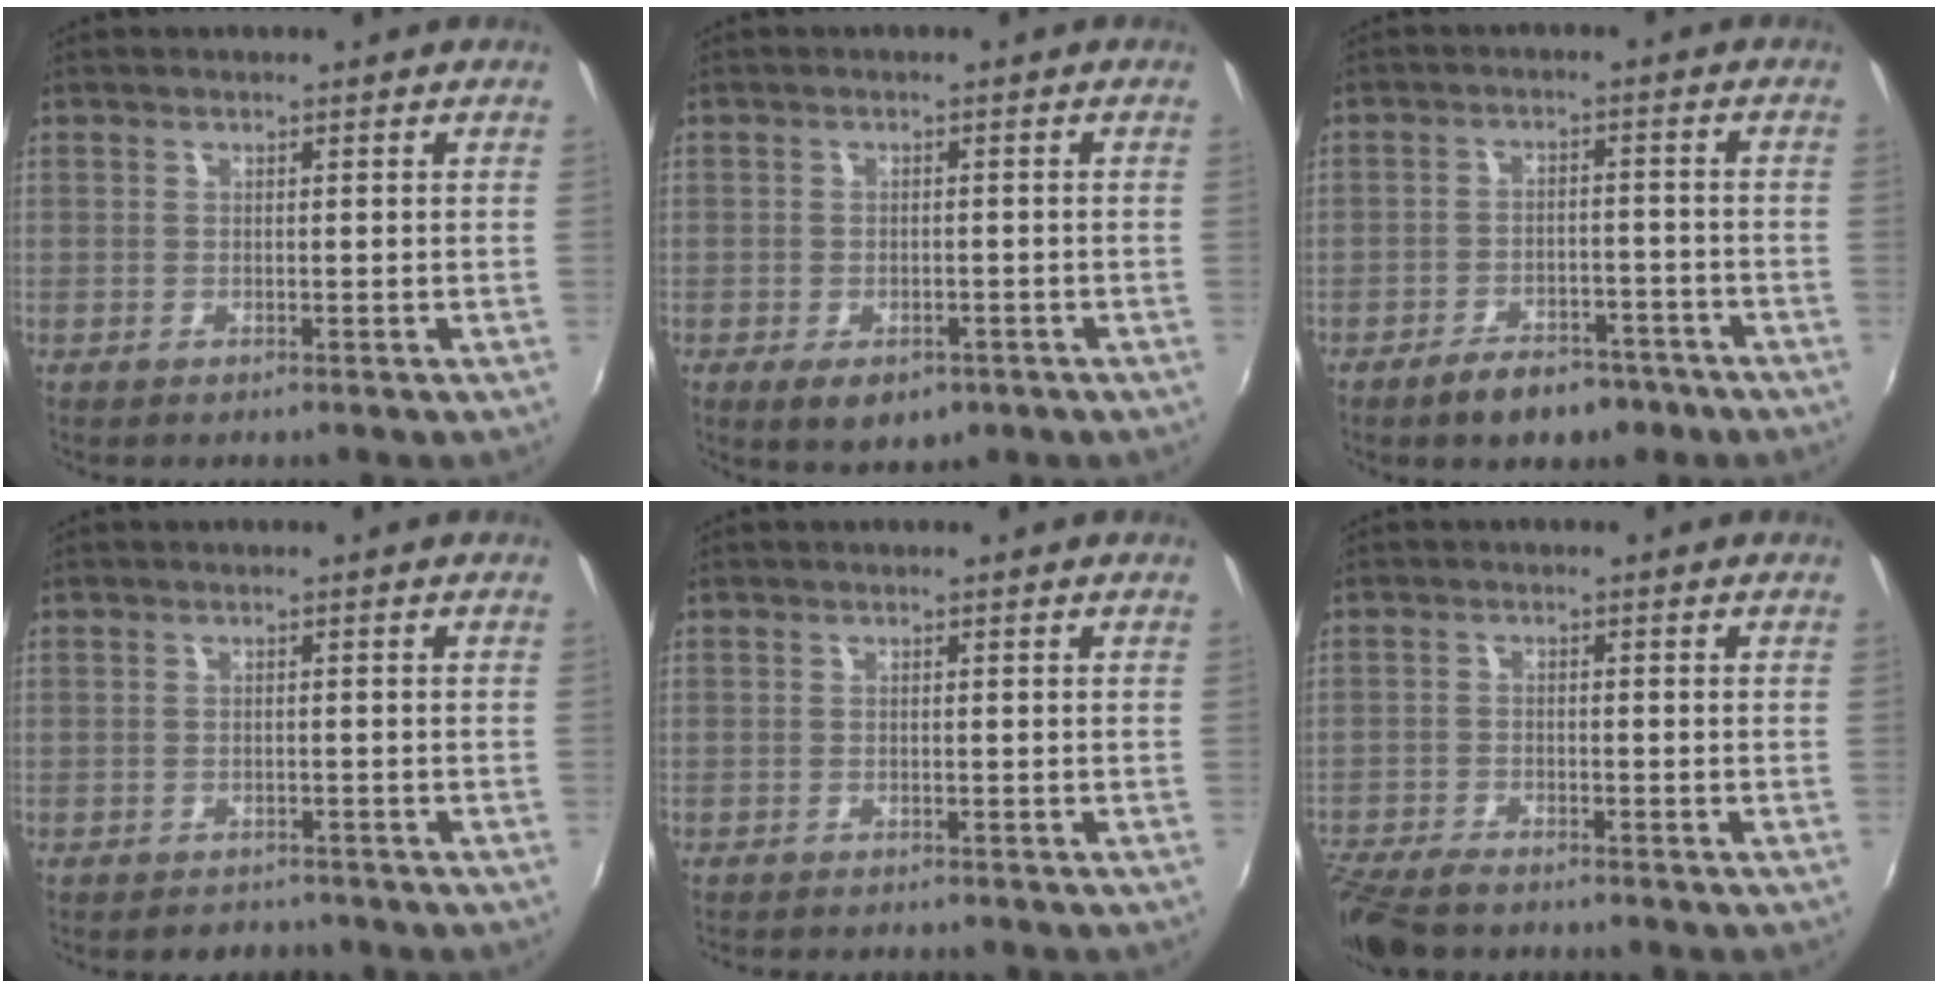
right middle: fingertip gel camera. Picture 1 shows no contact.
{"total": 5.7, "force": [-2.8, 3.1, 3.8], "torque": [-0.074, -0.020, -0.040]}
{"total": 8.2, "force": [-5.9, 4.0, 4.1], "torque": [-0.092, 0.009, -0.079]}
{"total": 2.6, "force": [-2.4, 1.2, 0.2], "torque": [-0.009, -0.001, -0.035]}
{"total": 1.8, "force": [-1.7, 0.1, 0.6], "torque": [-0.021, -0.013, -0.030]}
{"total": 8.8, "force": [-7.7, 2.3, 3.6], "torque": [-0.100, -0.028, -0.142]}